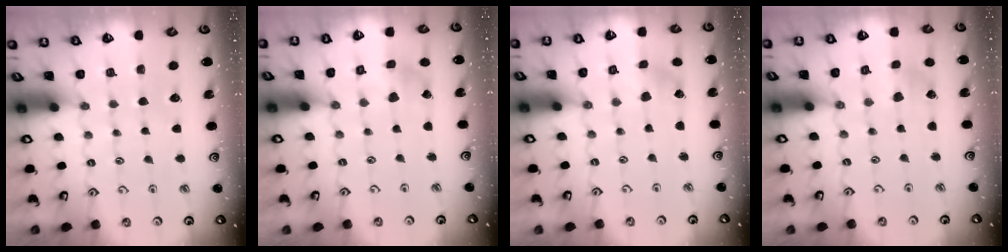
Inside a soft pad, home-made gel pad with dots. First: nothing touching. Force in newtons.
{"total": 2.4, "press": 2.4, "slide": 0.5}
{"total": 0.0}
{"total": 2.1, "press": 2.0, "slide": 0.3}